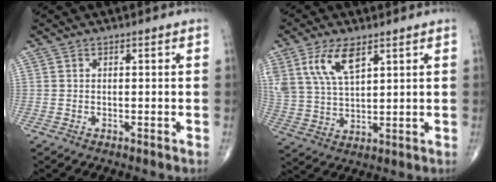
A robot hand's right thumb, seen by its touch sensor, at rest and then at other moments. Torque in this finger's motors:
{"motor_torque": [0.21, 0.38, 1.20, 0.80, 0.34]}